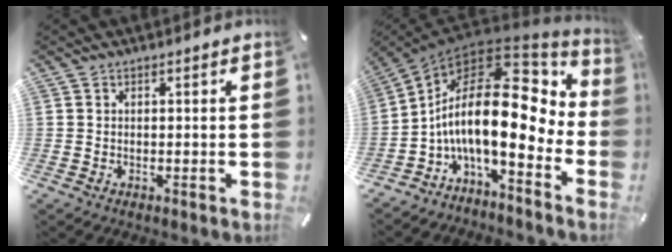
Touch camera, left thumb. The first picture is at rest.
{"total": 23.8, "force": [2.1, 9.6, 21.7], "torque": [-0.418, -0.042, 0.033]}